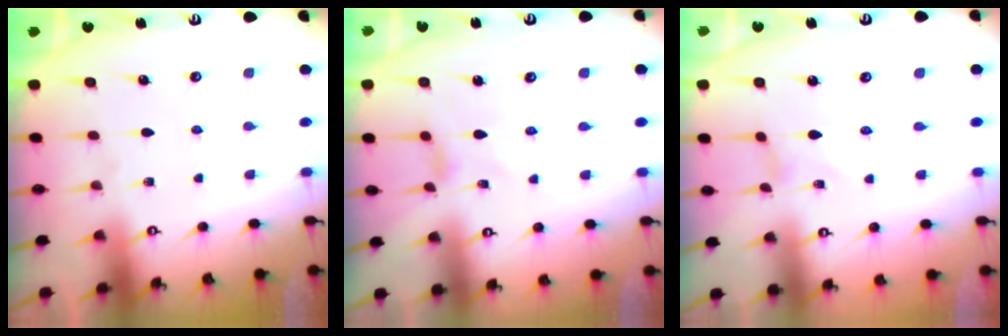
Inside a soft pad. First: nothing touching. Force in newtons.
{"total": 1.6, "press": 1.5, "slide": 0.4}
{"total": 0.7, "press": 0.6, "slide": 0.1}